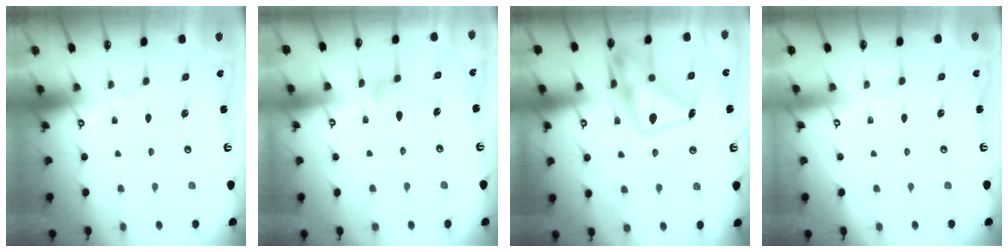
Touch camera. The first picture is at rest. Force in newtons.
{"total": 6.6, "press": 6.6, "slide": 0.3}
{"total": 19.4, "press": 19.3, "slide": 1.9}
{"total": 3.9, "press": 3.9, "slide": 0.1}